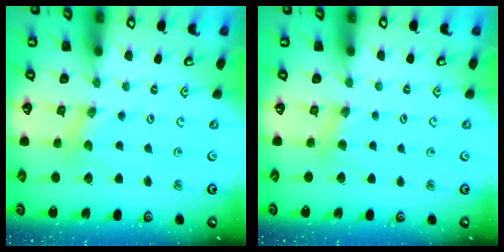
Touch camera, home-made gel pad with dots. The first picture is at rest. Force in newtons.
{"total": 2.5, "press": 2.5, "slide": 0.4}